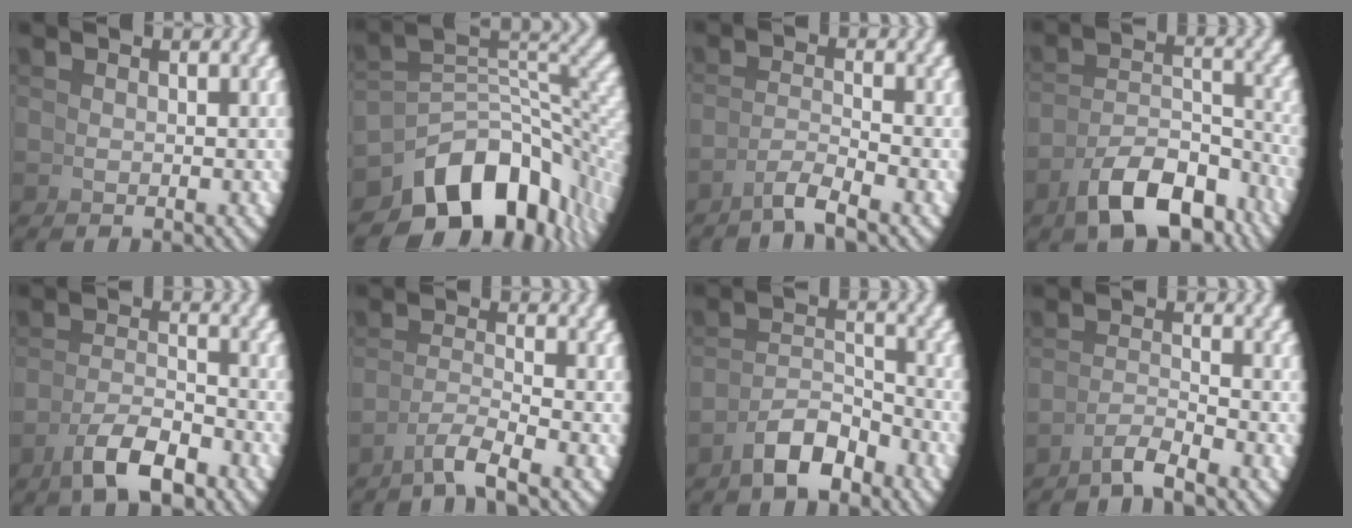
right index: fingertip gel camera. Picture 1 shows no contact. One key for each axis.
{"total": 13.0, "fx": -3.5, "fy": 7.6, "fz": 10.0, "tx": -0.155, "ty": -0.038, "tz": -0.028}
{"total": 2.4, "fx": -1.8, "fy": -0.6, "fz": 1.4, "tx": -0.015, "ty": 0.004, "tz": -0.034}
{"total": 7.3, "fx": -4.7, "fy": 2.9, "fz": 4.6, "tx": -0.078, "ty": -0.022, "tz": -0.062}
{"total": 4.6, "fx": -2.8, "fy": 1.4, "fz": 3.3, "tx": -0.045, "ty": -0.005, "tz": -0.042}
{"total": 2.7, "fx": -1.8, "fy": -0.3, "fz": 2.0, "tx": -0.032, "ty": -0.001, "tz": -0.029}
{"total": 3.8, "fx": -2.6, "fy": 1.1, "fz": 2.5, "tx": -0.035, "ty": -0.003, "tz": -0.041}
{"total": 2.4, "fx": -1.9, "fy": -0.7, "fz": 1.3, "tx": -0.011, "ty": 0.005, "tz": -0.037}